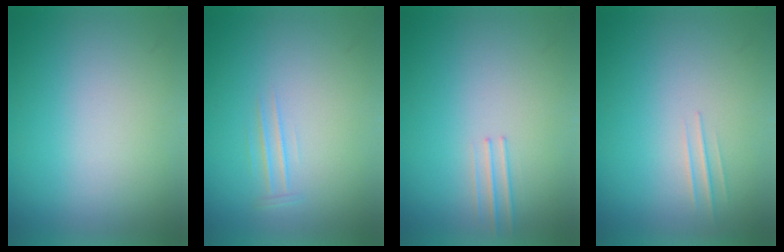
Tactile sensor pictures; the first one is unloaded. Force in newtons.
{"total": 1.0}
{"total": 1.1}
{"total": 1.2}